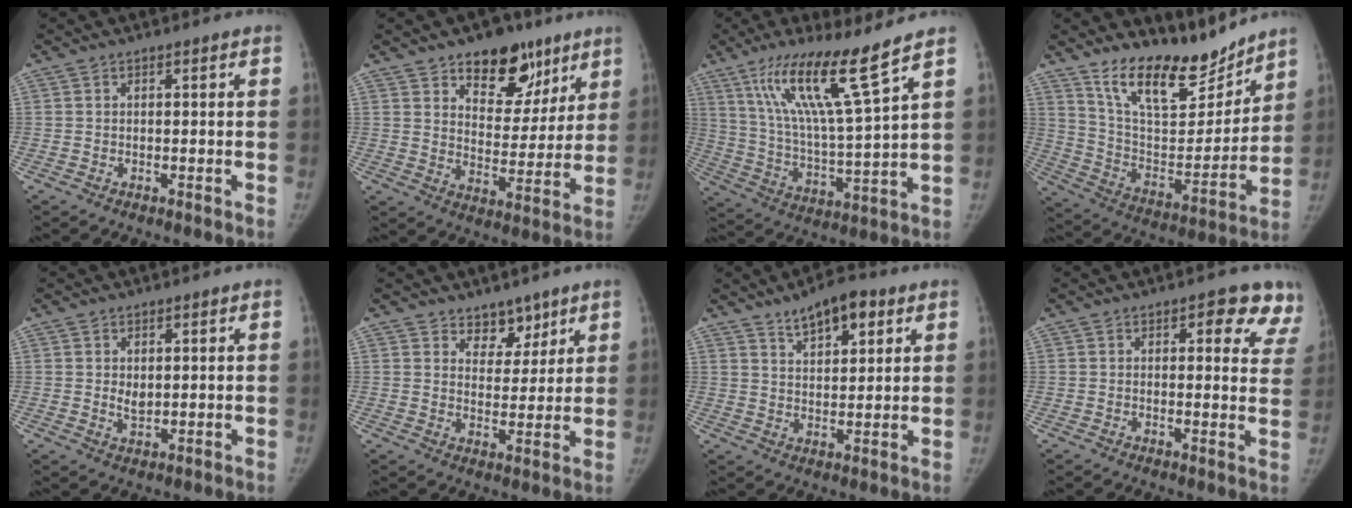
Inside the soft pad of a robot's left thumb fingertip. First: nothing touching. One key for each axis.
{"total": 14.8, "fx": 9.2, "fy": 8.6, "fz": 7.6, "tx": -0.048, "ty": -0.047, "tz": 0.140}
{"total": 16.4, "fx": 10.5, "fy": 0.6, "fz": 12.5, "tx": -0.220, "ty": -0.058, "tz": 0.198}
{"total": 18.0, "fx": 14.9, "fy": 6.2, "fz": 8.0, "tx": -0.079, "ty": -0.101, "tz": 0.261}
{"total": 2.4, "fx": 0.6, "fy": 1.7, "fz": 1.6, "tx": -0.016, "ty": -0.008, "tz": 0.015}
{"total": 5.8, "fx": 4.4, "fy": 3.5, "fz": 1.4, "tx": 0.016, "ty": -0.031, "tz": 0.071}
{"total": 8.9, "fx": 5.3, "fy": 3.9, "fz": 5.9, "tx": -0.069, "ty": -0.022, "tz": 0.085}
{"total": 10.1, "fx": 6.1, "fy": 4.5, "fz": 6.6, "tx": -0.028, "ty": -0.025, "tz": 0.054}